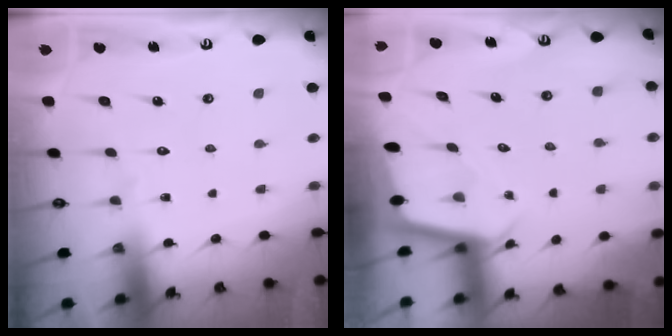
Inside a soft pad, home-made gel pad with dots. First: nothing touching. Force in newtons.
{"total": 1.9, "press": 1.9, "slide": 0.1}